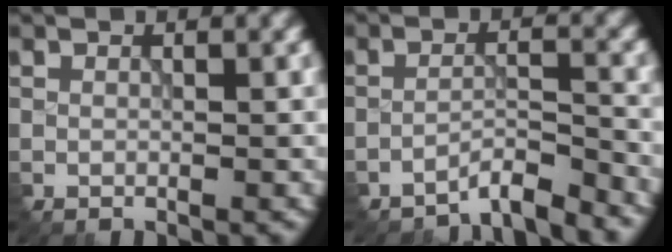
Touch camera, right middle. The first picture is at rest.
{"total": 3.7, "force": [-3.6, 0.2, 0.7], "torque": [-0.007, 0.008, -0.066]}